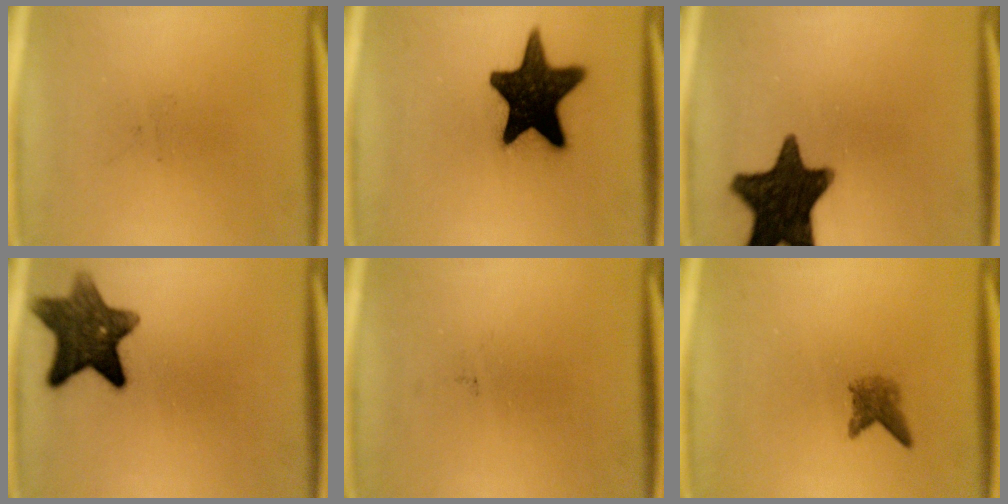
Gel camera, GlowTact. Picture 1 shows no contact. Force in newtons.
{"total": 17.9}
{"total": 16.3}
{"total": 10.7}
{"total": 0.0}
{"total": 2.3}